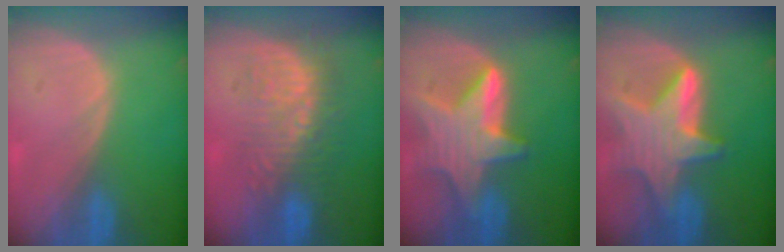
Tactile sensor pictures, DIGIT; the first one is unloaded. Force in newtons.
{"total": 9.1, "press": 8.6, "slide": 2.8}
{"total": 9.3, "press": 9.3, "slide": 0.8}
{"total": 9.1, "press": 9.1, "slide": 0.8}